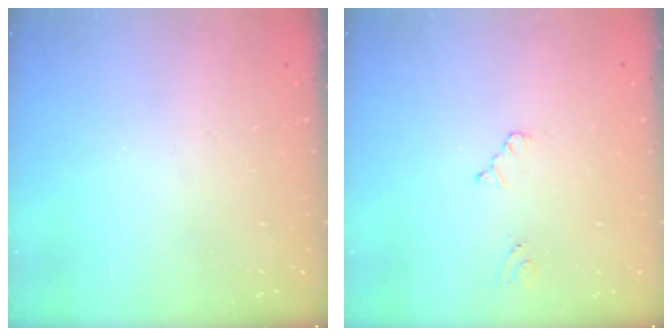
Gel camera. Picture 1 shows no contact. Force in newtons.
{"total": 2.2, "press": 2.2, "slide": 0.4}